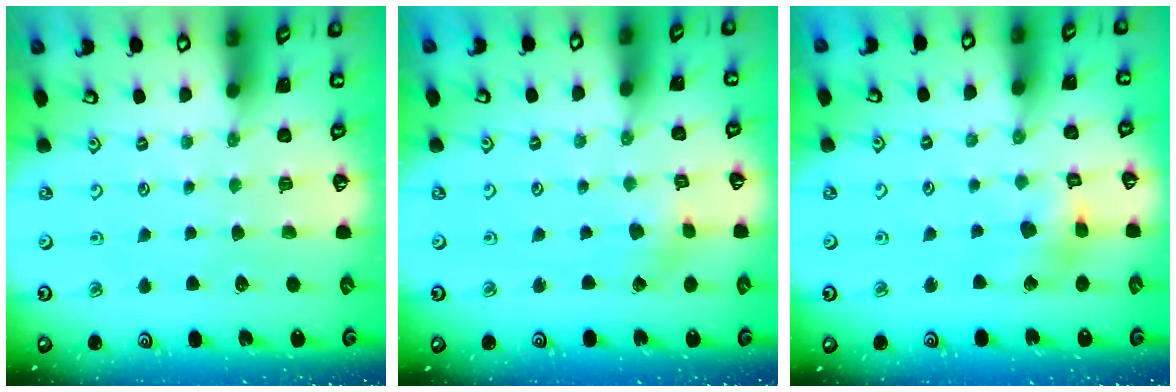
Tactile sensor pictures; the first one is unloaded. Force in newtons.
{"total": 1.9, "press": 1.9, "slide": 0.1}
{"total": 8.0, "press": 8.0, "slide": 0.9}